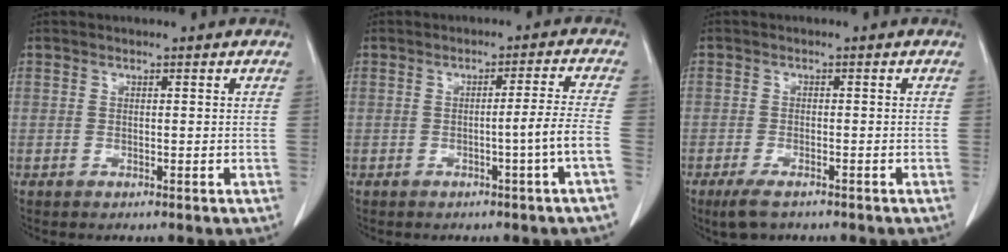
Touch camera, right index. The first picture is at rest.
{"total": 4.8, "force": [-1.8, -1.6, 4.1], "torque": [-0.057, -0.001, -0.027]}
{"total": 3.8, "force": [-2.7, 1.3, 2.4], "torque": [-0.049, -0.007, -0.037]}